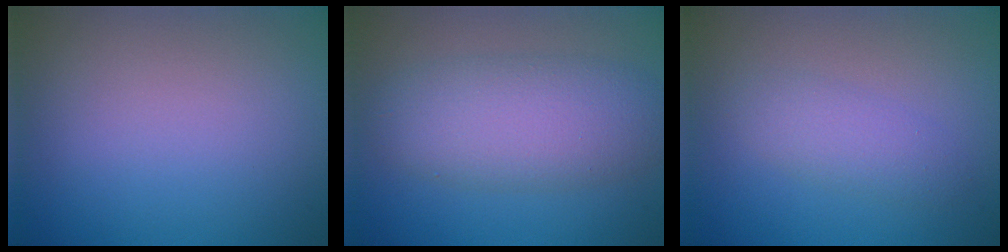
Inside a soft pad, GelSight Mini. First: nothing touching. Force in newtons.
{"total": 6.4, "press": 6.4, "slide": 0.1}
{"total": 2.3, "press": 2.3, "slide": 0.1}